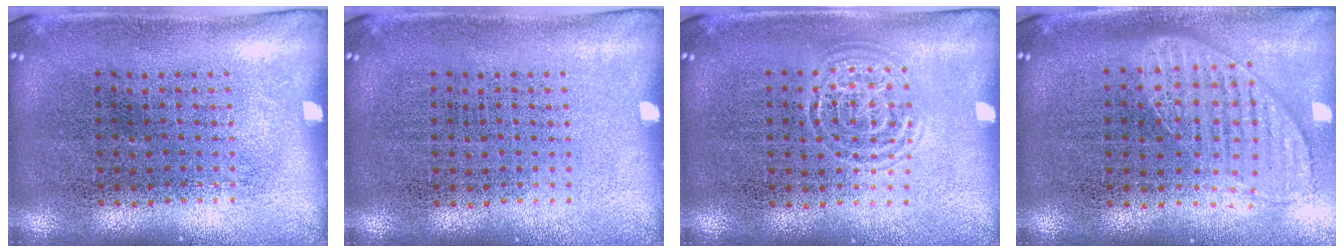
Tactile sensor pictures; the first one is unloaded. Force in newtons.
{"total": 0.0}
{"total": 1.5, "press": 1.4, "slide": 0.1}
{"total": 1.1, "press": 1.1, "slide": 0.2}